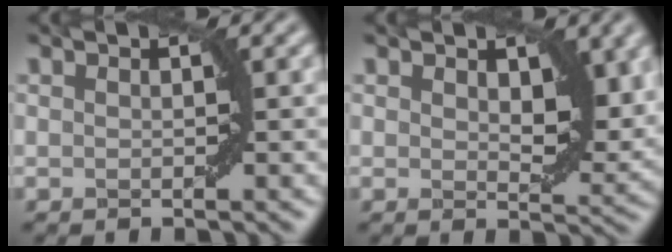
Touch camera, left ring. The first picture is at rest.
{"total": 4.6, "force": [1.5, 2.4, 3.6], "torque": [-0.051, -0.009, 0.030]}